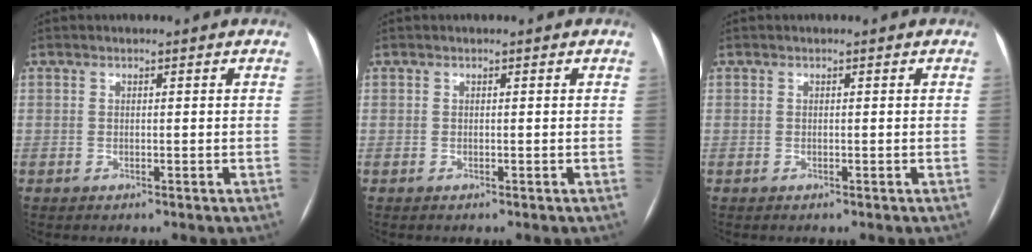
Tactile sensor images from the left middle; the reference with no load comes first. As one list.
[{"total": 0.0}, {"total": 0.0}]